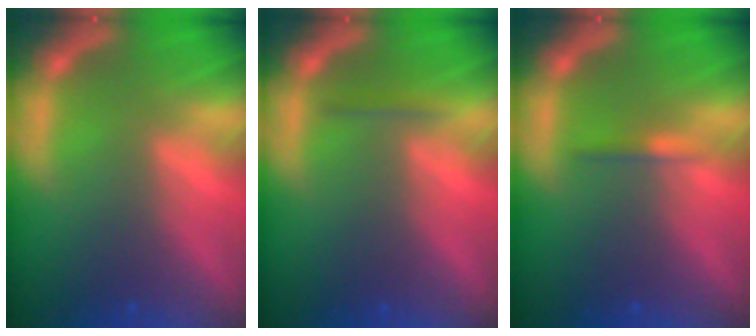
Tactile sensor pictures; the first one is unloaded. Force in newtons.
{"total": 0.9}
{"total": 0.9}